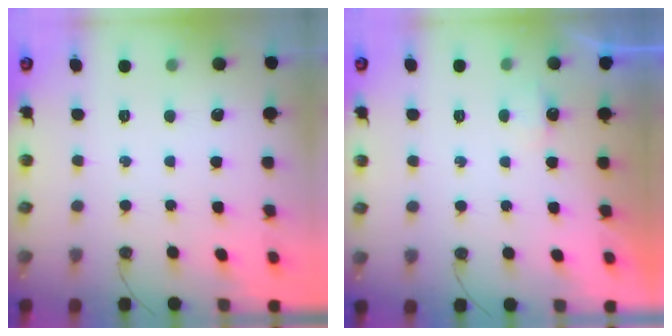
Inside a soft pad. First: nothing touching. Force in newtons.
{"total": 2.5, "press": 2.4, "slide": 0.5}